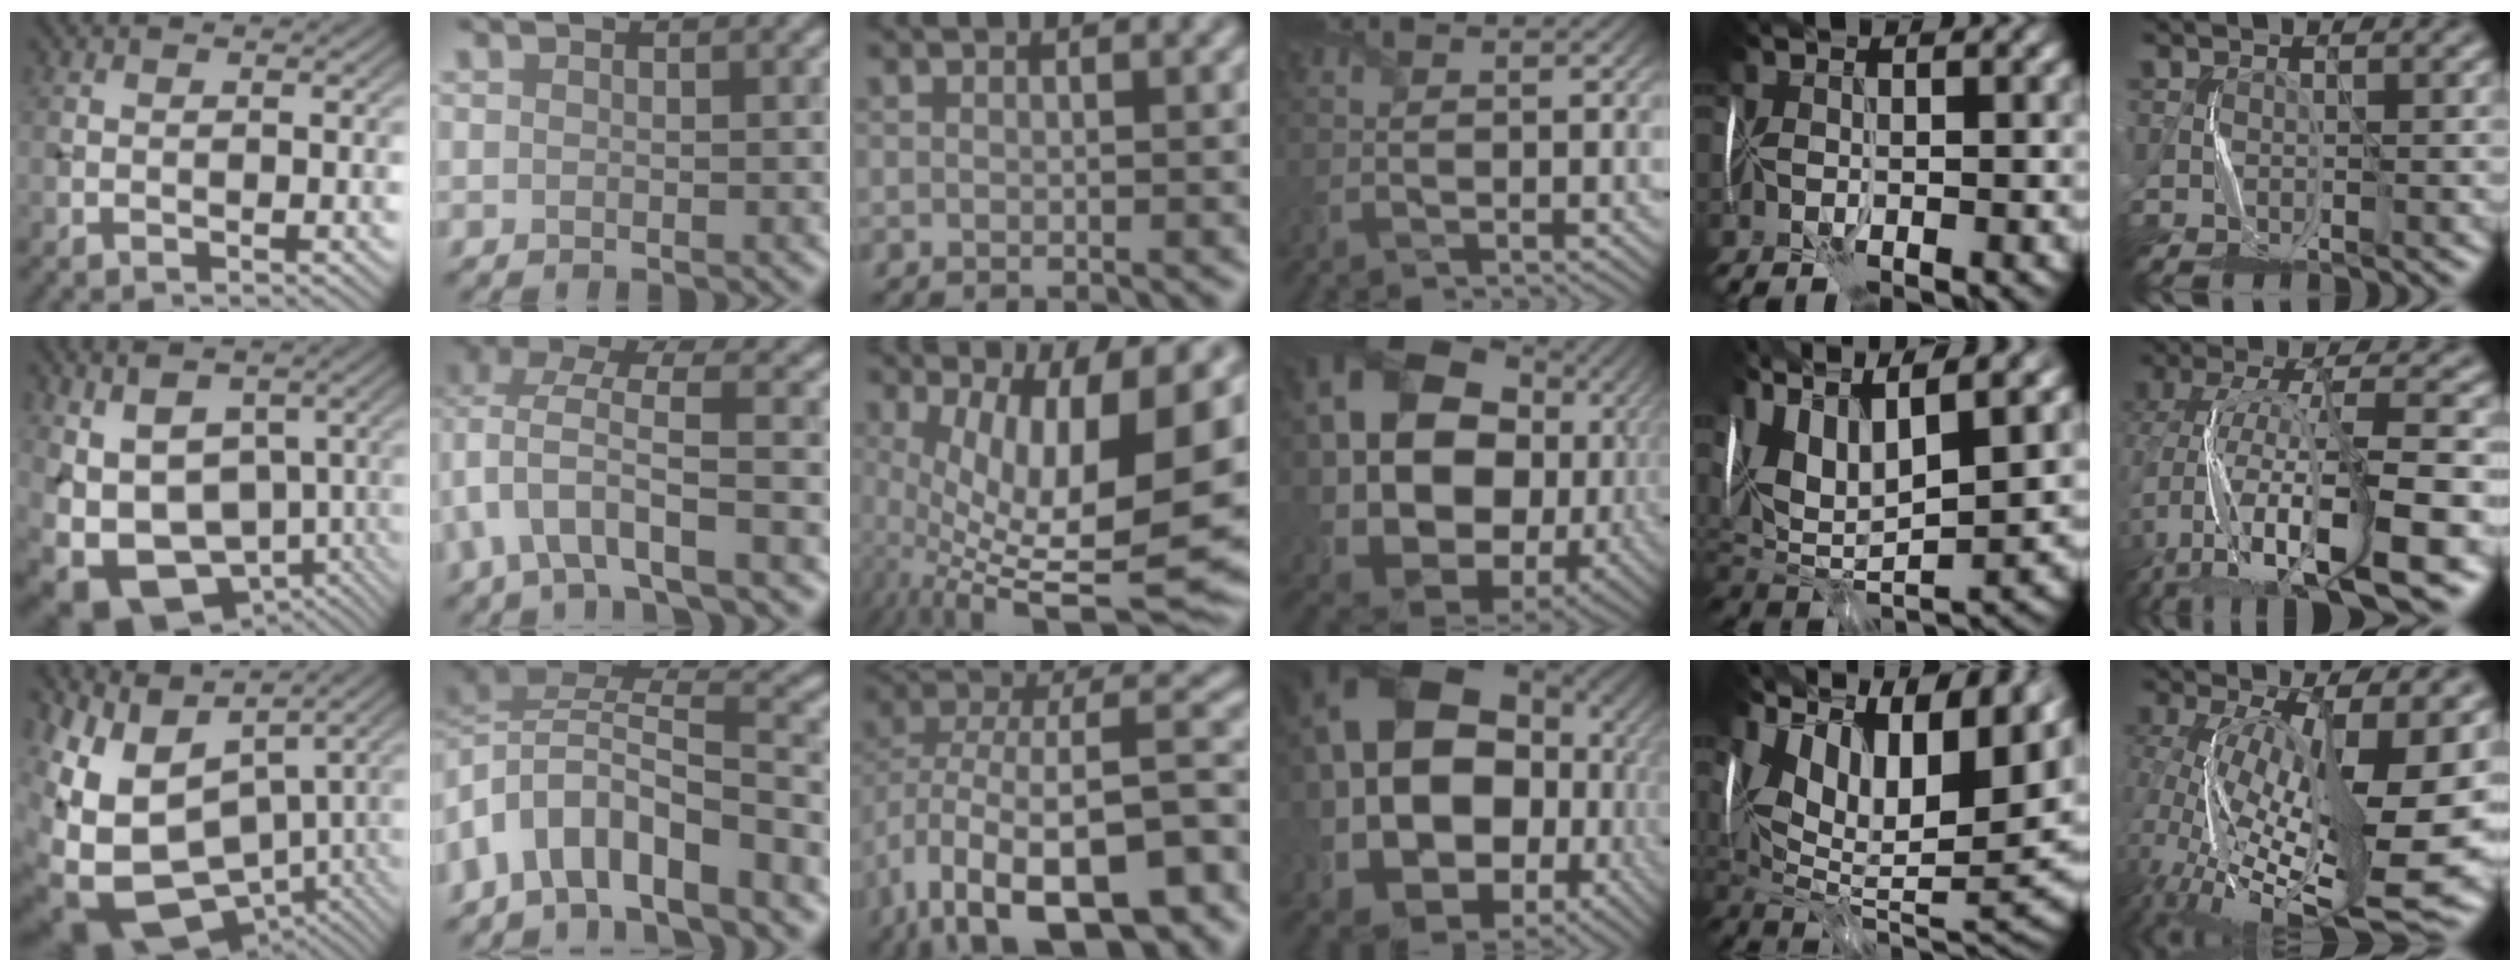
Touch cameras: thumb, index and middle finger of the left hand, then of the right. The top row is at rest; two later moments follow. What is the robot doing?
{"motion": "fold", "object": "memory foam"}